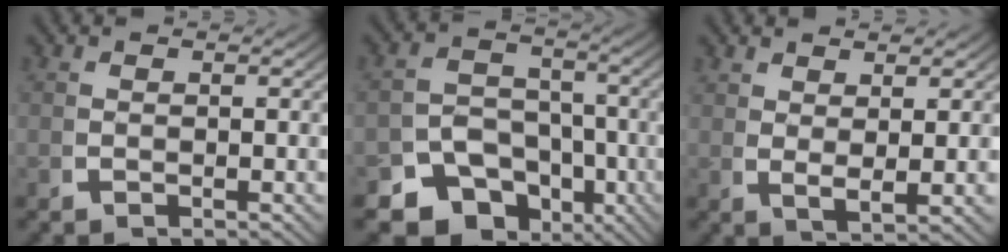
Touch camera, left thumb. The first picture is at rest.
{"total": 11.1, "force": [-6.3, 8.2, 4.3], "torque": [-0.064, -0.048, -0.100]}
{"total": 2.3, "force": [1.3, 0.5, 1.9], "torque": [-0.037, -0.011, 0.035]}